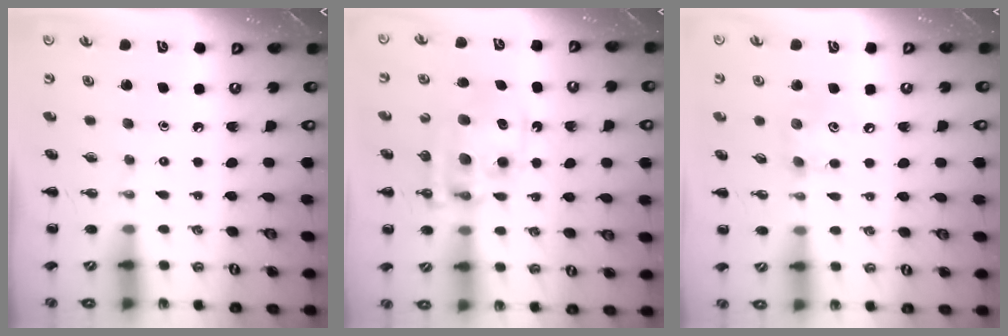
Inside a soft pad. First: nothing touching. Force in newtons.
{"total": 13.1, "press": 12.8, "slide": 2.8}
{"total": 6.2, "press": 6.2, "slide": 0.6}